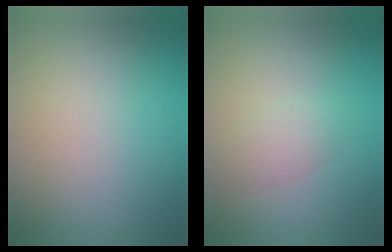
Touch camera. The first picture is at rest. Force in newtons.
{"total": 1.7, "press": 1.7, "slide": 0.1}